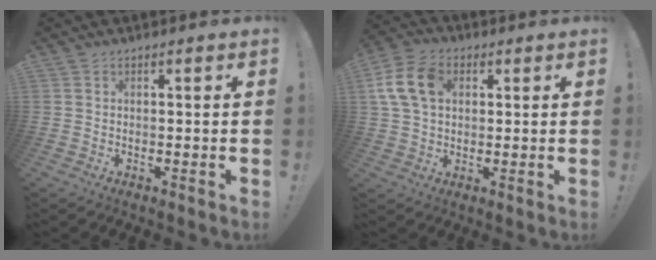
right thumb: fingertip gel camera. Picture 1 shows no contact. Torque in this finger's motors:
{"motor_torque": [1.56, 1.62, 0.36, 0.15, 0.09]}